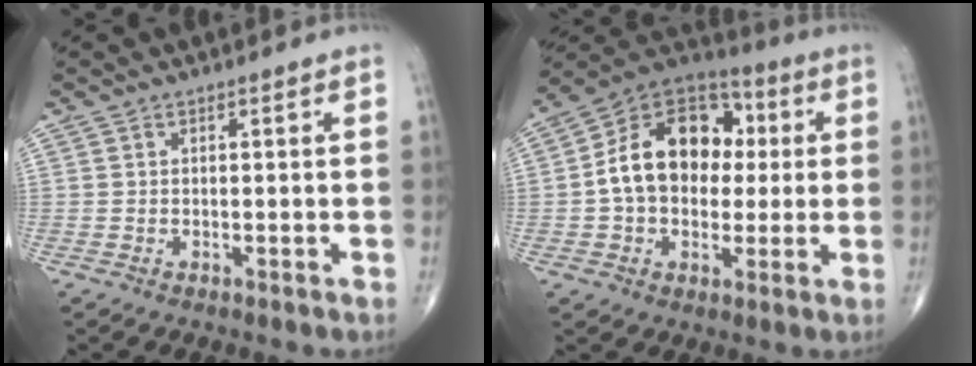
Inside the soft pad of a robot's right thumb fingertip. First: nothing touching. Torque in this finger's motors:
{"motor_torque": [1.84, 2.25, 1.69, 0.25, 0.13]}